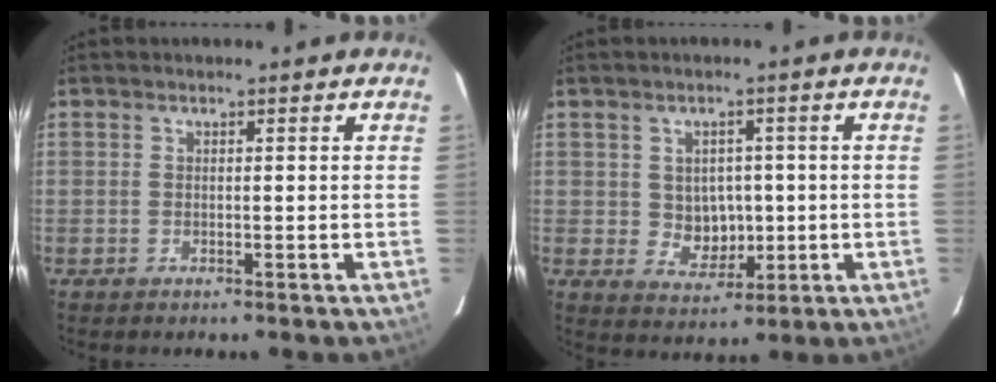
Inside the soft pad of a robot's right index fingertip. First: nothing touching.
{"total": 5.6, "force": [0.1, 5.1, 2.4], "torque": [-0.044, 0.006, 0.015]}